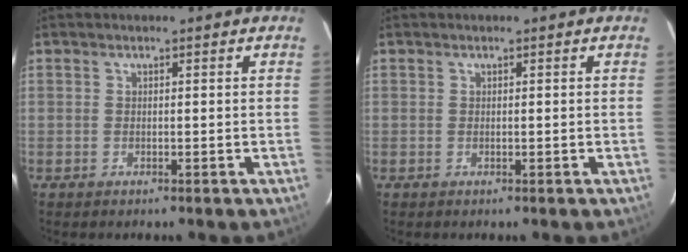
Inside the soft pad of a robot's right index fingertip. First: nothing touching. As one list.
[{"total": 0.0}]